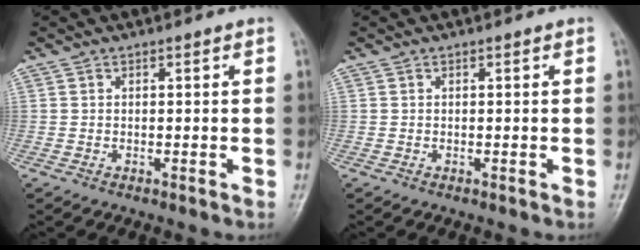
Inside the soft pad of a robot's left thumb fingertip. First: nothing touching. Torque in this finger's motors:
{"motor_torque": [0.00, 0.00, 0.02, -0.03, 0.00]}